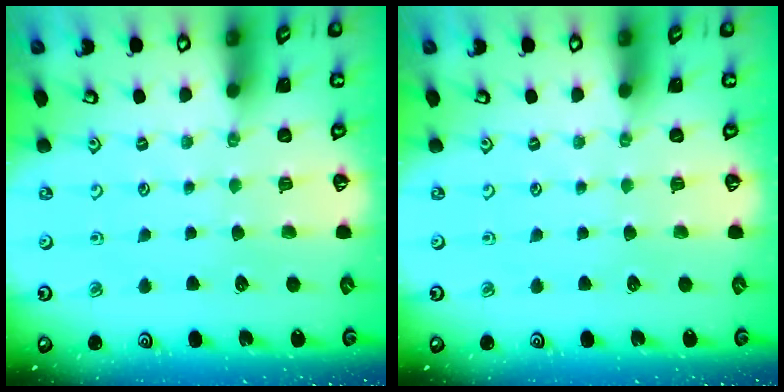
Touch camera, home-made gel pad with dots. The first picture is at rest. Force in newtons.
{"total": 0.0}